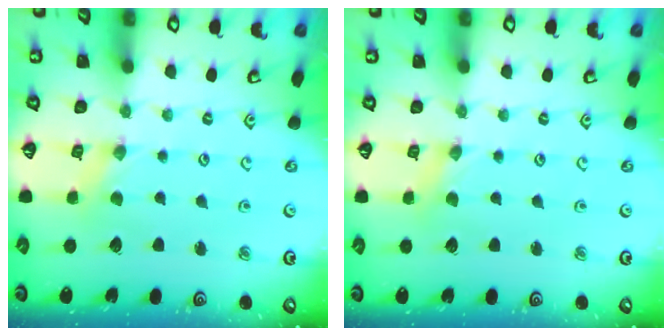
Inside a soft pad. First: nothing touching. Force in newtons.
{"total": 0.8, "press": 0.8, "slide": 0.2}